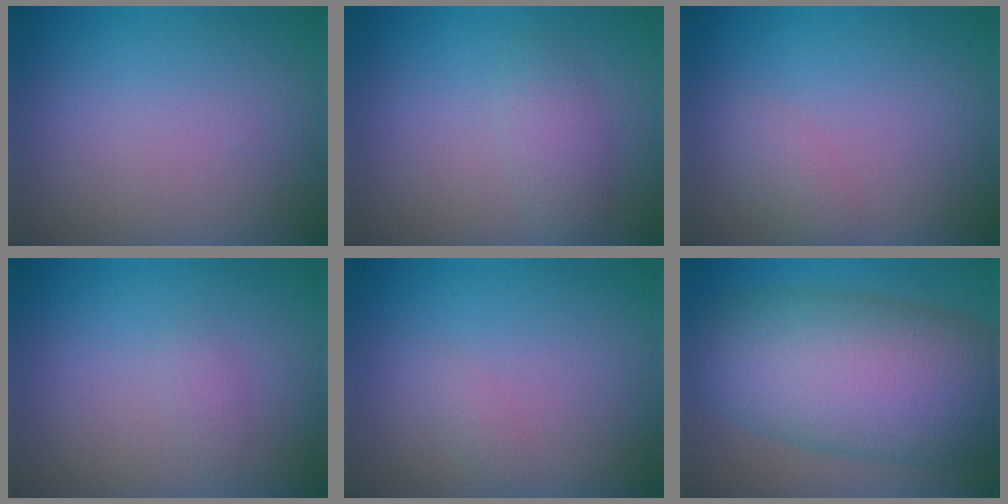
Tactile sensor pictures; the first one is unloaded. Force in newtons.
{"total": 2.0, "press": 2.0, "slide": 0.1}
{"total": 1.4, "press": 1.4, "slide": 0.1}
{"total": 0.9, "press": 0.9, "slide": 0.0}
{"total": 0.7, "press": 0.7, "slide": 0.0}
{"total": 12.7, "press": 12.7, "slide": 0.3}